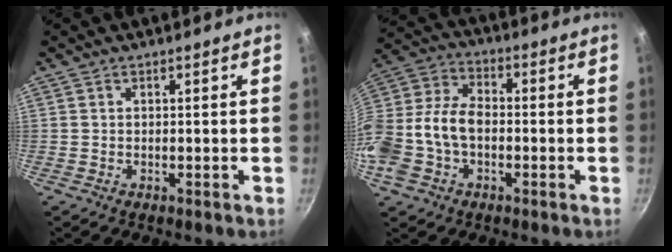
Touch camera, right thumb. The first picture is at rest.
{"total": 16.0, "force": [-3.2, 11.0, 11.2], "torque": [-0.226, 0.044, -0.068]}